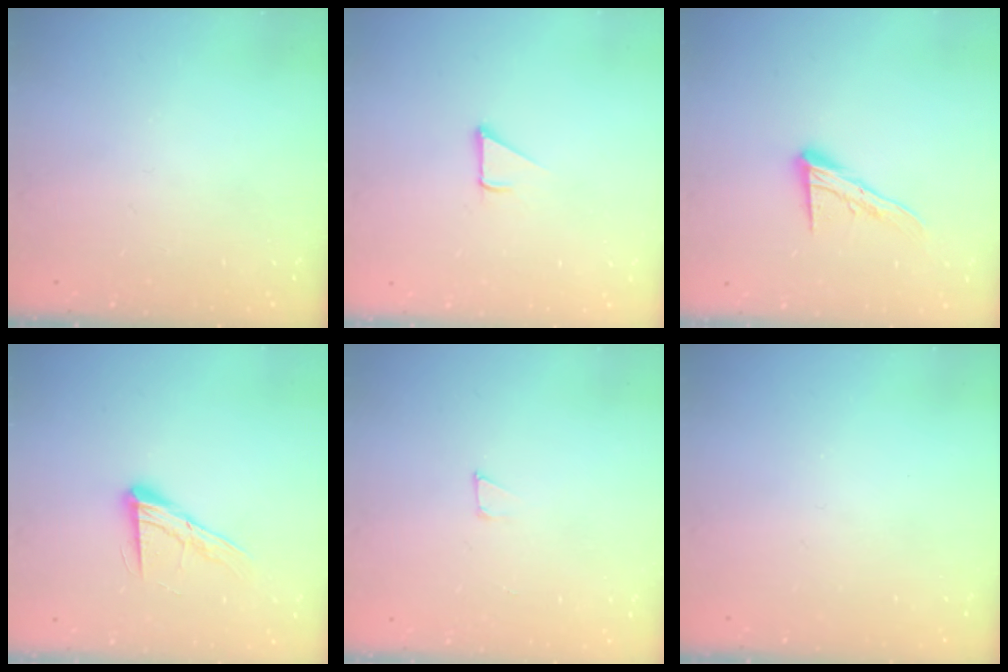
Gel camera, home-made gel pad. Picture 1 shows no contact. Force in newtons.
{"total": 1.9, "press": 1.9, "slide": 0.1}
{"total": 12.0, "press": 12.0, "slide": 1.0}
{"total": 12.4, "press": 12.3, "slide": 1.4}
{"total": 3.2, "press": 3.2, "slide": 0.2}
{"total": 0.0}